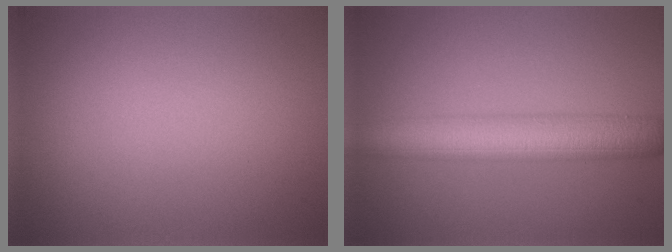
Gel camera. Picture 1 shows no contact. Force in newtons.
{"total": 7.1, "press": 7.1, "slide": 0.1}